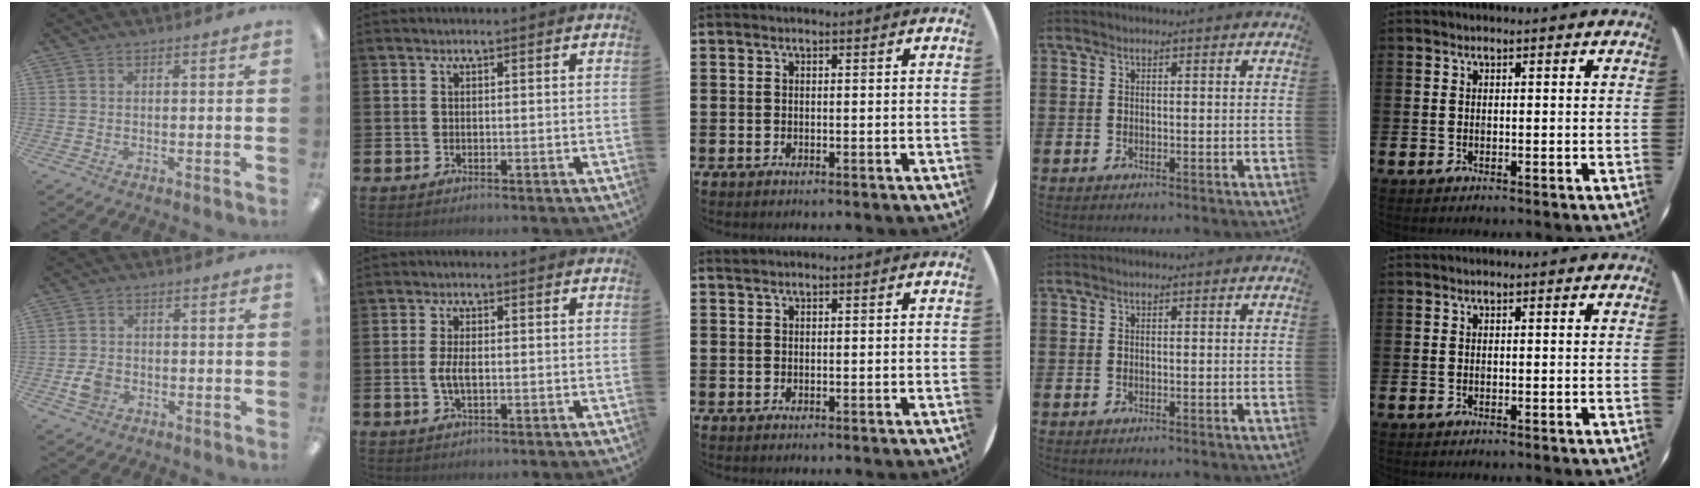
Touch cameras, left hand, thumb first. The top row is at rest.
{"thumb": {"total": 3.8, "force": [-1.3, 3.0, 1.9], "torque": [-0.029, 0.002, -0.025]}, "index": {"total": 2.8, "force": [-0.2, 1.1, 2.5], "torque": [-0.054, 0.000, -0.008]}}